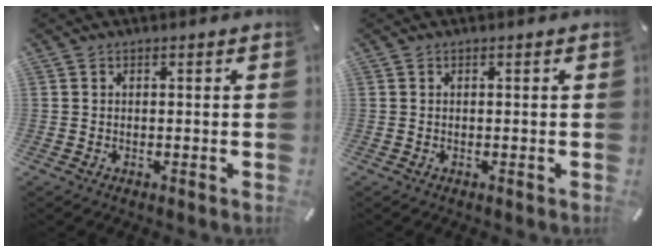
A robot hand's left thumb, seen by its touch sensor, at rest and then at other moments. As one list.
[{"total": 0.0}]